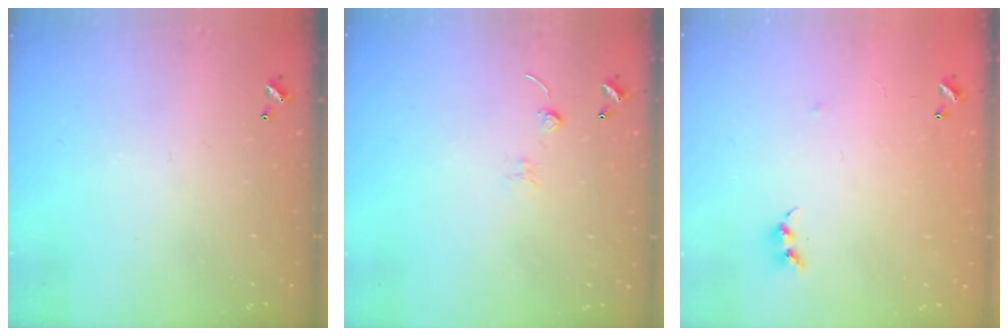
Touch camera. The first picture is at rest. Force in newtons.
{"total": 0.0}
{"total": 6.8, "press": 6.8, "slide": 0.2}